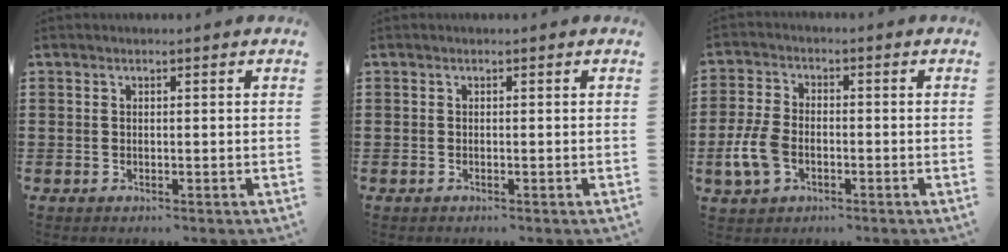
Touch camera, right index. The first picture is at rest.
{"total": 0.0}
{"total": 5.6, "force": [-1.8, 3.5, 4.0], "torque": [-0.105, -0.003, -0.040]}